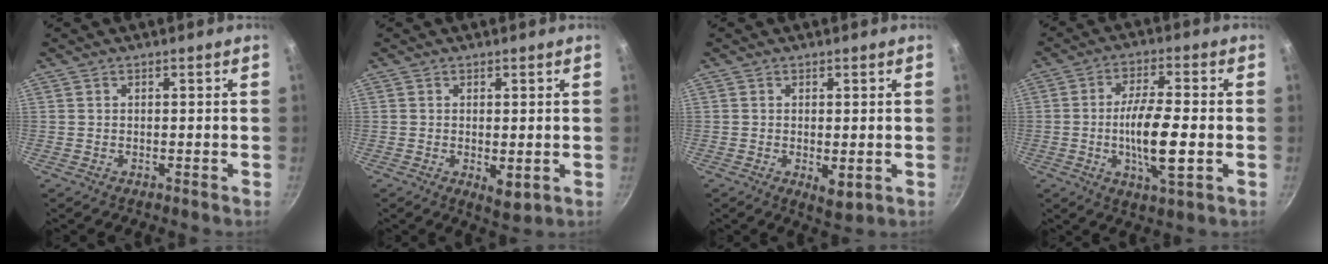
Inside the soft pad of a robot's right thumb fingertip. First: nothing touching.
{"total": 3.7, "force": [-0.4, 1.6, 3.3], "torque": [-0.051, -0.013, -0.002]}
{"total": 3.6, "force": [-0.5, 1.5, 3.2], "torque": [-0.050, -0.014, -0.003]}
{"total": 11.7, "force": [-1.8, 3.2, 11.1], "torque": [-0.206, 0.006, -0.035]}